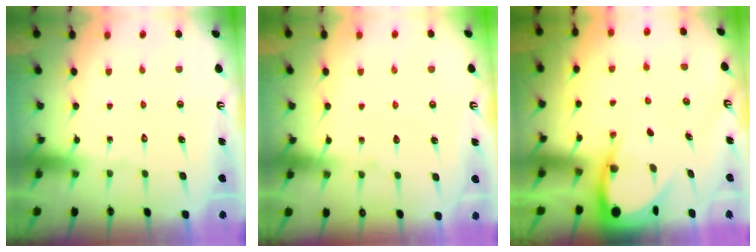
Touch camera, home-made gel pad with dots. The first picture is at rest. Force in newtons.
{"total": 5.4, "press": 5.4, "slide": 0.5}
{"total": 6.3, "press": 6.3, "slide": 0.6}